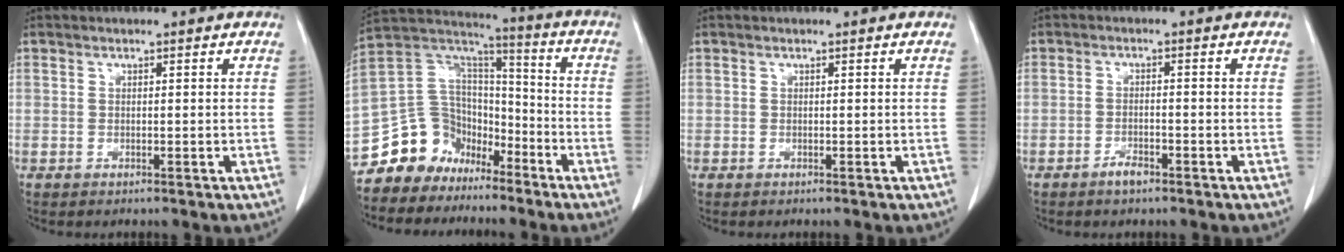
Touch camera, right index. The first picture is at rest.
{"total": 11.9, "force": [-8.6, 8.1, 1.5], "torque": [-0.036, 0.082, -0.156]}
{"total": 0.0}
{"total": 2.4, "force": [-1.7, 0.6, 1.5], "torque": [-0.028, 0.001, -0.029]}